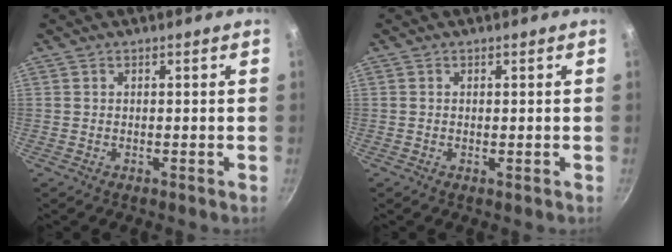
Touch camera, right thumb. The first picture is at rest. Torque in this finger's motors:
{"motor_torque": [0.39, 0.12, 0.24, -0.08, 0.04]}